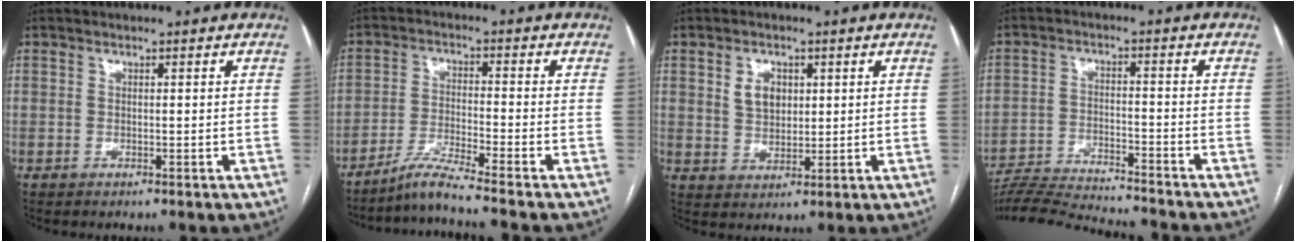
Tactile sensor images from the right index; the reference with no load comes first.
{"total": 7.3, "force": [-6.3, -2.3, 2.9], "torque": [-0.064, -0.023, -0.119]}
{"total": 4.5, "force": [1.6, 3.1, 2.8], "torque": [-0.055, 0.006, 0.035]}
{"total": 15.2, "force": [-14.4, 0.1, 5.0], "torque": [-0.085, -0.017, -0.226]}